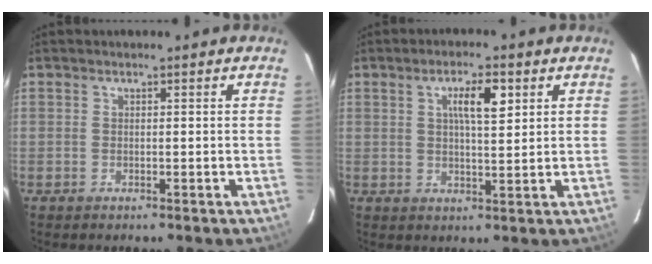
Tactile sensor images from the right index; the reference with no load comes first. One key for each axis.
{"total": 5.6, "fx": 2.2, "fy": 1.1, "fz": 5.0, "tx": -0.088, "ty": 0.006, "tz": 0.037}